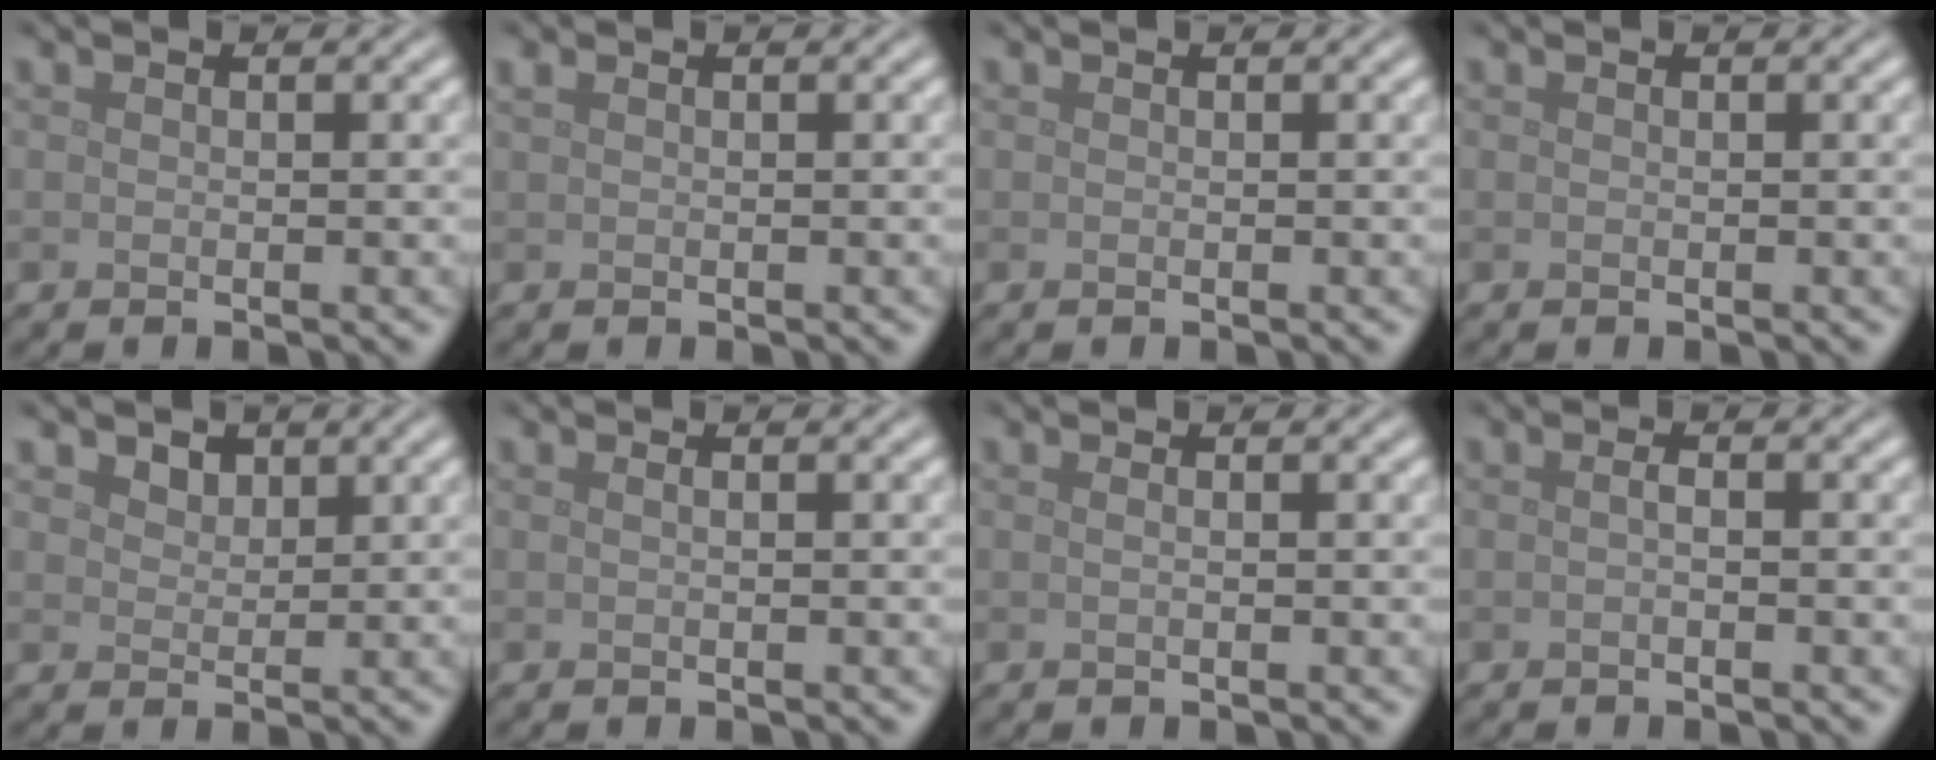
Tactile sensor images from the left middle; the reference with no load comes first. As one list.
[{"total": 0.7, "force": [0.5, 0.2, 0.4], "torque": [-0.009, 0.006, 0.010]}, {"total": 0.0}, {"total": 0.0}, {"total": 1.5, "force": [1.2, 0.9, 0.4], "torque": [-0.011, -0.006, 0.022]}, {"total": 0.7, "force": [0.2, 0.4, 0.6], "torque": [-0.006, 0.001, -0.005]}, {"total": 0.7, "force": [0.1, 0.3, 0.6], "torque": [-0.007, 0.000, -0.005]}, {"total": 0.6, "force": [-0.1, 0.2, 0.6], "torque": [-0.011, -0.001, -0.004]}]